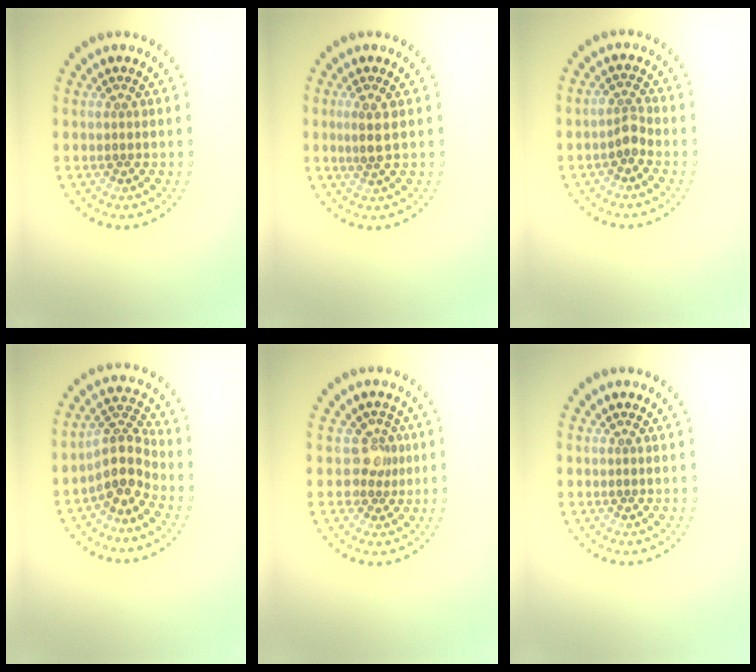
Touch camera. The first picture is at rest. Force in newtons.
{"total": 2.0, "press": 1.7, "slide": 1.0}
{"total": 1.6, "press": 1.3, "slide": 1.0}
{"total": 3.7, "press": 2.9, "slide": 2.3}
{"total": 2.2, "press": 1.7, "slide": 1.4}
{"total": 0.0}